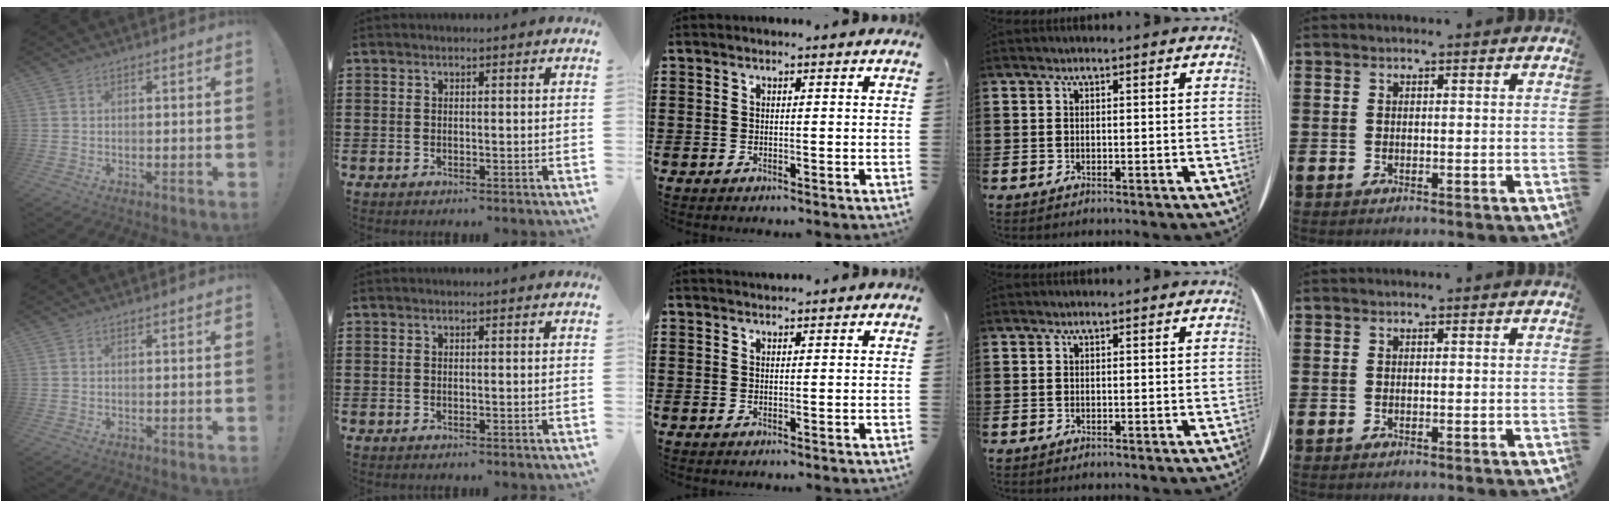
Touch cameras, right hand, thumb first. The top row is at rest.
{}